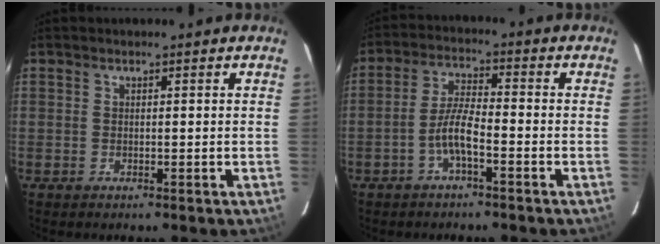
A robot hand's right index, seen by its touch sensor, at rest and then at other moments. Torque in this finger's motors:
{"motor_torque": [0.97, -0.55, 0.52, 0.14]}